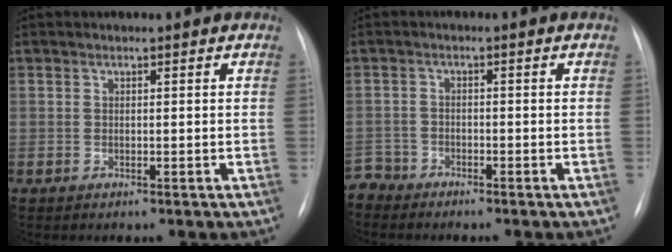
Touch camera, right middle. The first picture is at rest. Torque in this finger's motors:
{"motor_torque": [-0.12, -0.15, -0.02, -0.02]}